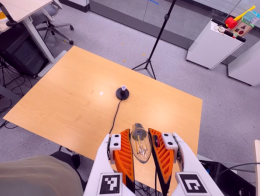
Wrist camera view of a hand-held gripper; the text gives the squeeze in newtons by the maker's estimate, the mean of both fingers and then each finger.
{"total": 20.2, "left": 22.8, "right": 17.6}